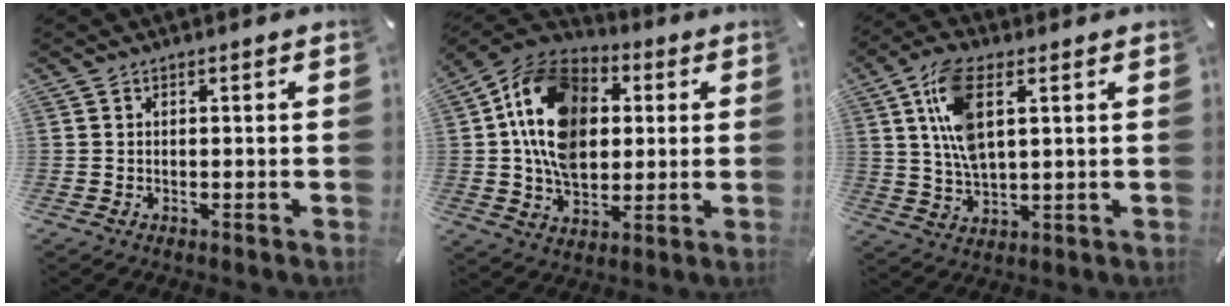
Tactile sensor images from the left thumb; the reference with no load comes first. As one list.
[{"total": 17.6, "force": [2.0, 13.5, 11.1], "torque": [-0.231, 0.011, 0.035]}, {"total": 12.2, "force": [4.3, 5.9, 9.9], "torque": [-0.215, -0.001, 0.072]}]